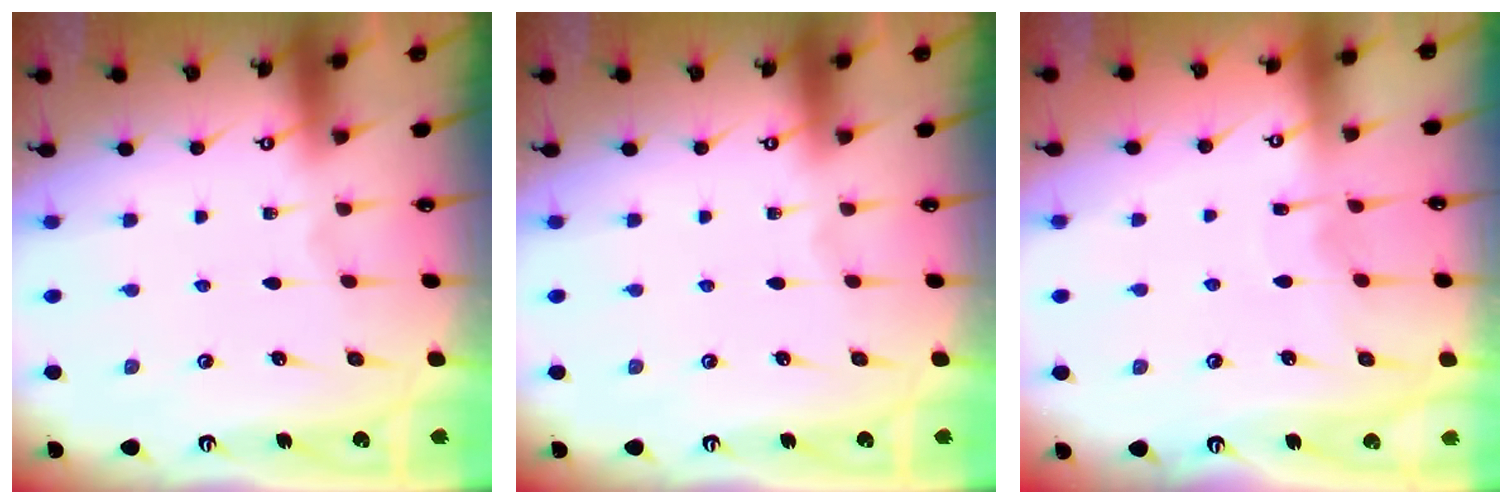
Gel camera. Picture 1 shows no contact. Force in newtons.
{"total": 0.0}
{"total": 3.8, "press": 3.8, "slide": 0.4}